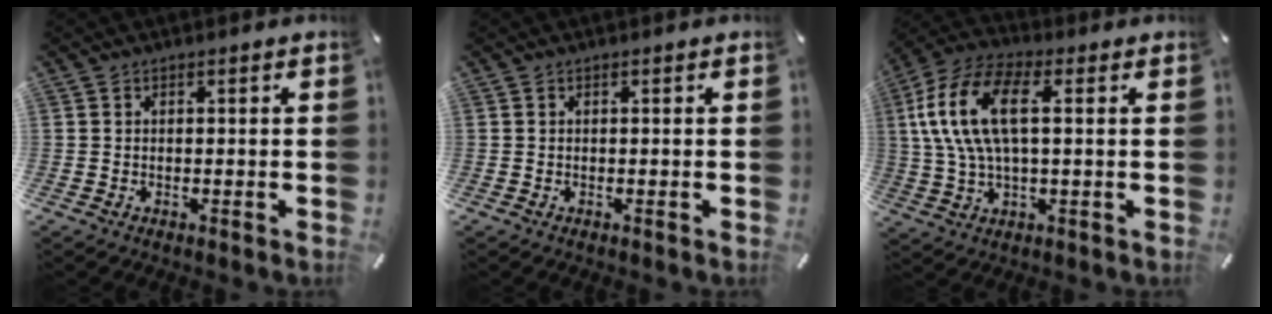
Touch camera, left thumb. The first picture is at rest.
{"total": 0.0}
{"total": 15.2, "force": [3.2, 7.1, 13.0], "torque": [-0.293, -0.002, 0.049]}